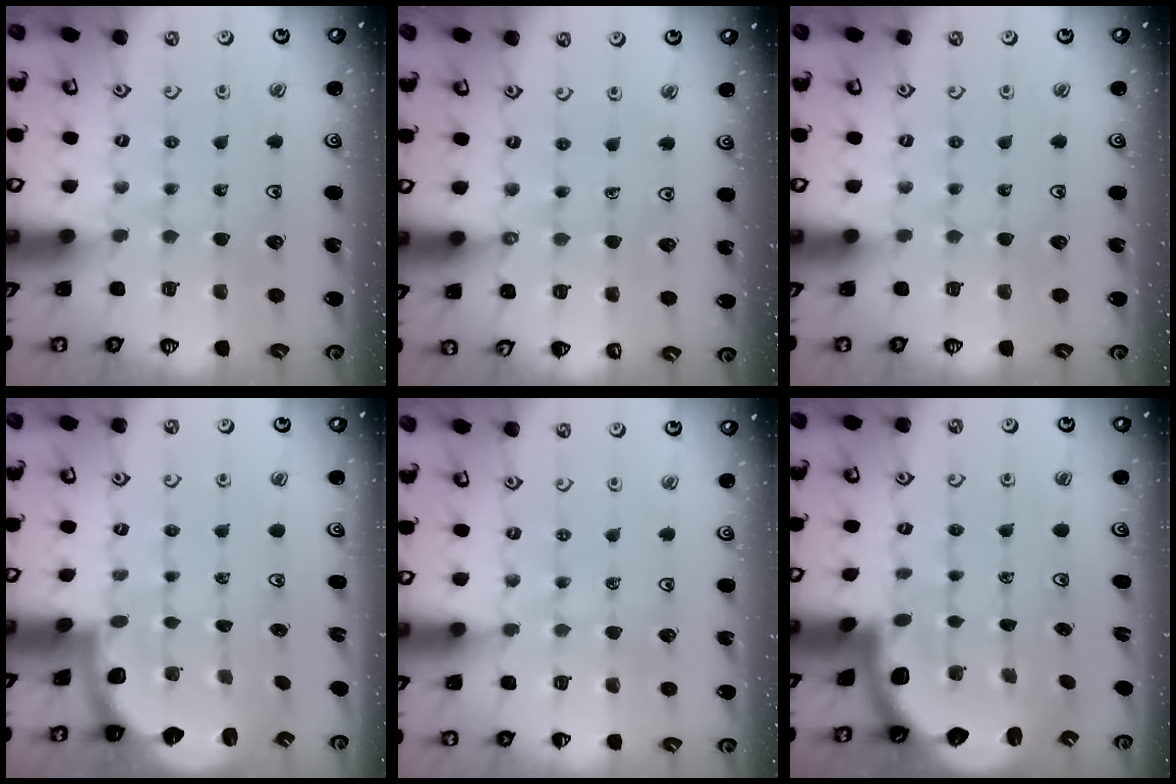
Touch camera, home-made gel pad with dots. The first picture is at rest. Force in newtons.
{"total": 2.7, "press": 2.7, "slide": 0.5}
{"total": 0.0}
{"total": 2.2, "press": 2.0, "slide": 0.8}
{"total": 4.3, "press": 4.3, "slide": 0.7}
{"total": 2.9, "press": 2.9, "slide": 0.5}